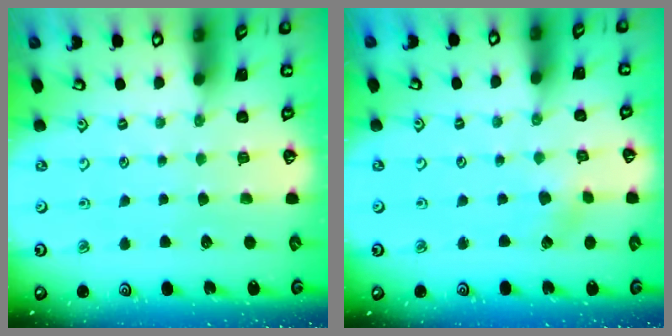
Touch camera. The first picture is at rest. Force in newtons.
{"total": 2.0, "press": 1.9, "slide": 0.6}